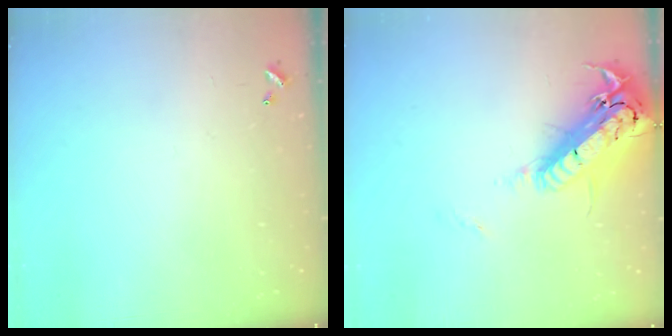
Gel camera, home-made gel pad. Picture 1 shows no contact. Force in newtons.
{"total": 22.8, "press": 22.3, "slide": 4.6}